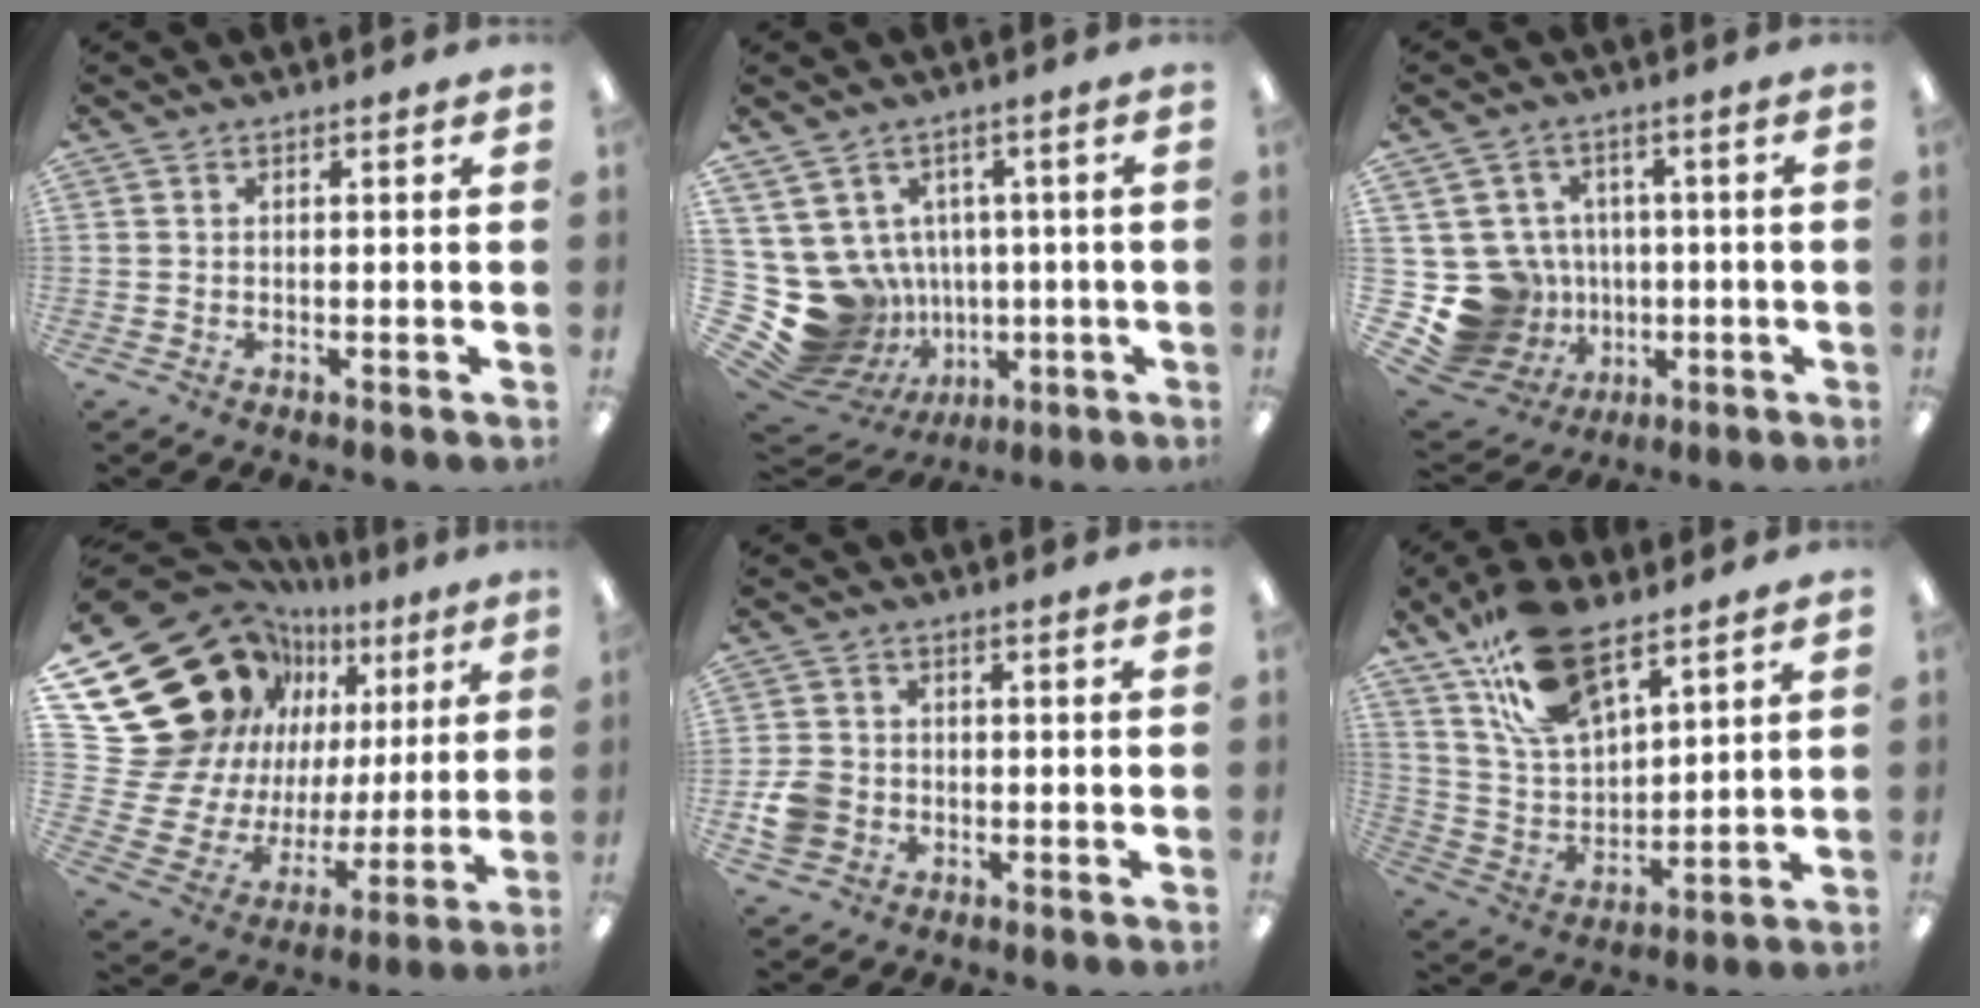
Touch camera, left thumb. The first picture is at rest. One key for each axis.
{"total": 14.8, "fx": -0.8, "fy": 13.8, "fz": 5.4, "tx": -0.141, "ty": -0.023, "tz": 0.016}
{"total": 14.0, "fx": -1.9, "fy": 13.2, "fz": 4.2, "tx": -0.112, "ty": 0.007, "tz": -0.007}
{"total": 27.2, "fx": 12.7, "fy": 20.4, "fz": 12.8, "tx": -0.252, "ty": -0.098, "tz": 0.278}
{"total": 5.8, "fx": -1.8, "fy": 4.9, "fz": 2.6, "tx": -0.047, "ty": 0.010, "tz": -0.032}
{"total": 18.1, "fx": 12.0, "fy": 8.5, "fz": 10.5, "tx": -0.207, "ty": -0.045, "tz": 0.217}